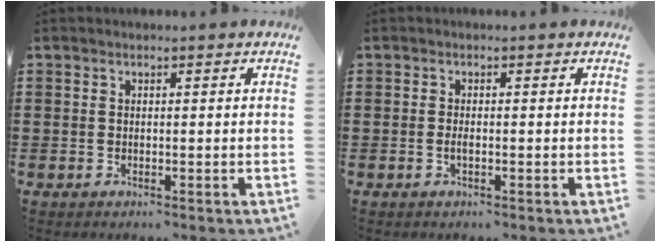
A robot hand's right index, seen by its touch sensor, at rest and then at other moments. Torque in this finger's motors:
{"motor_torque": [1.11, 1.03, 0.09, 0.05]}